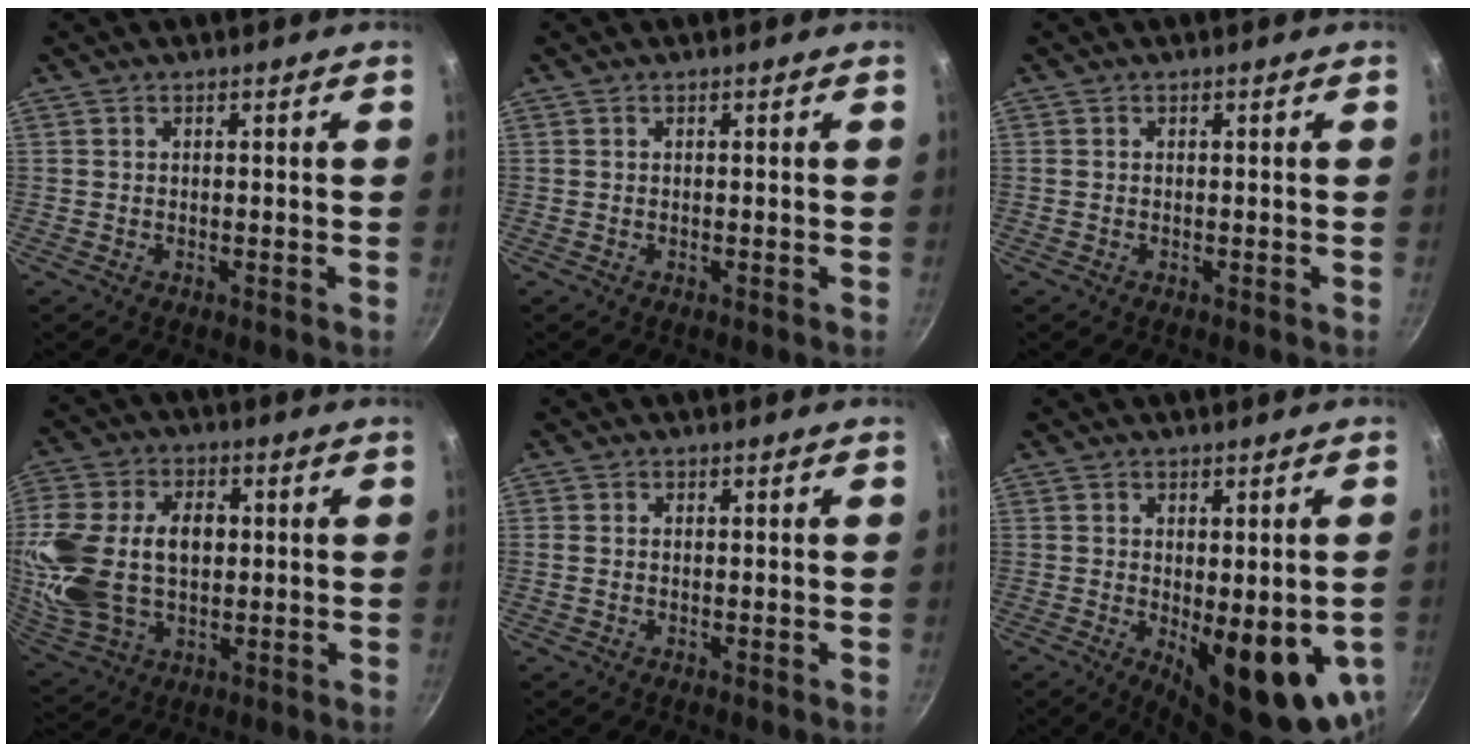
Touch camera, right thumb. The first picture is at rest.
{"total": 0.0}
{"total": 0.0}
{"total": 21.3, "force": [1.8, 14.3, 15.6], "torque": [-0.320, 0.012, 0.037]}
{"total": 0.9, "force": [0.0, 0.6, 0.7], "torque": [-0.013, 0.002, -0.002]}
{"total": 14.3, "force": [-2.6, 5.6, 12.8], "torque": [-0.142, -0.024, -0.020]}